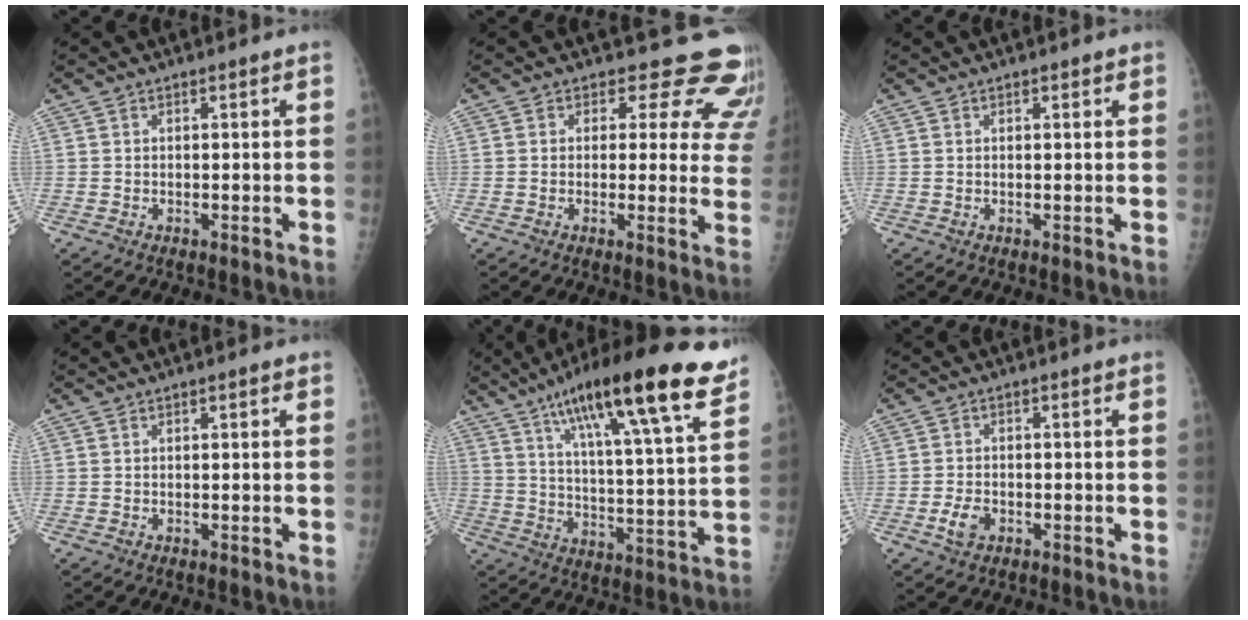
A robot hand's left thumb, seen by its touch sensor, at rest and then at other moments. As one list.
[{"total": 13.9, "force": [11.8, 6.8, 2.8], "torque": [0.033, -0.073, 0.098]}, {"total": 0.8, "force": [0.6, 0.4, 0.5], "torque": [-0.001, -0.002, 0.005]}, {"total": 0.8, "force": [0.4, 0.2, 0.7], "torque": [-0.010, 0.001, 0.004]}, {"total": 24.8, "force": [15.5, 4.5, 18.8], "torque": [-0.281, -0.039, 0.239]}, {"total": 3.2, "force": [-1.3, 2.1, 2.0], "torque": [-0.039, 0.004, -0.024]}]